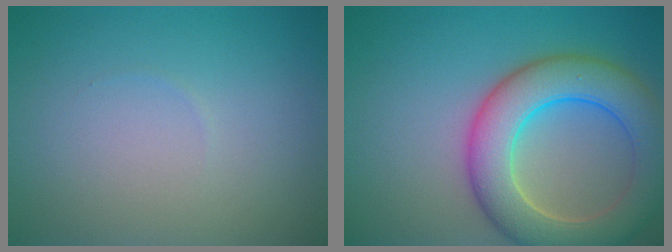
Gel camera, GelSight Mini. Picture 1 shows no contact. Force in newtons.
{"total": 8.5, "press": 8.5, "slide": 0.3}